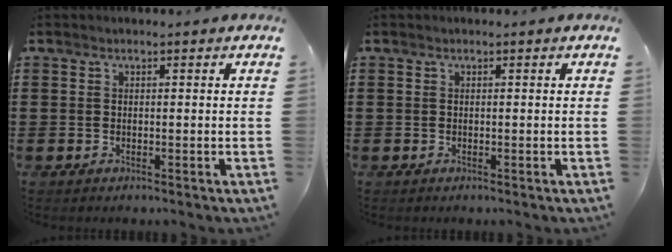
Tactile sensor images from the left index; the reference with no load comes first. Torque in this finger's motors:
{"motor_torque": [0.00, 0.00, -0.02, -0.01]}